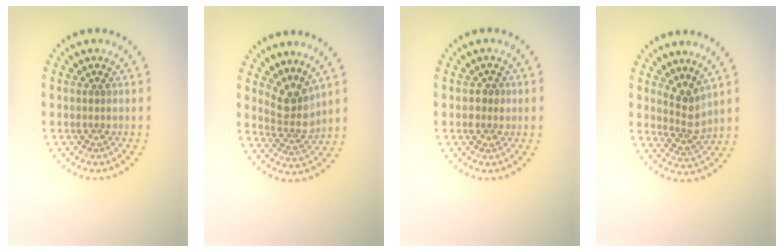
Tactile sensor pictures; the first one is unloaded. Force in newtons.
{"total": 3.1, "press": 2.3, "slide": 2.1}
{"total": 1.3, "press": 1.3, "slide": 0.3}
{"total": 2.6, "press": 2.0, "slide": 1.7}